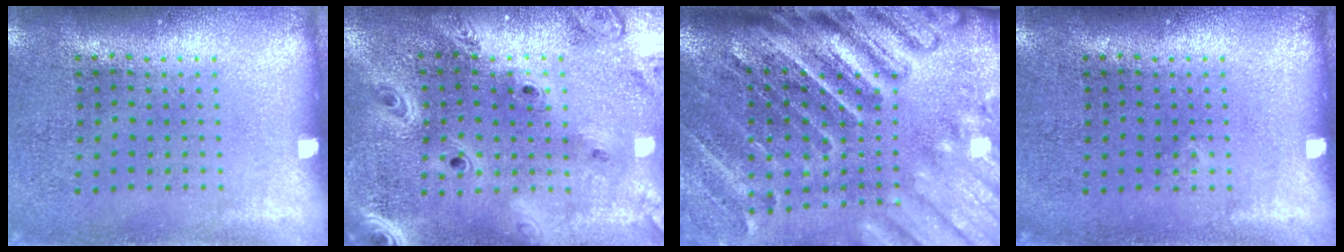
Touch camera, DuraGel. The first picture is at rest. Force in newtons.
{"total": 3.2, "press": 2.7, "slide": 1.8}
{"total": 4.4, "press": 3.6, "slide": 2.6}
{"total": 0.0}